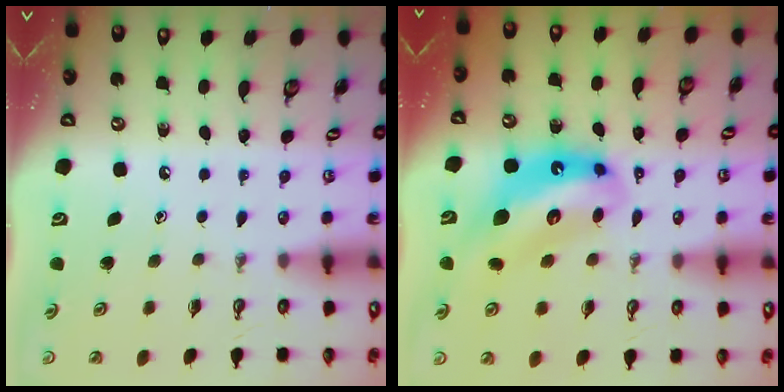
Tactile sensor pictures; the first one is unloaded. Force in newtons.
{"total": 12.7, "press": 12.6, "slide": 1.3}